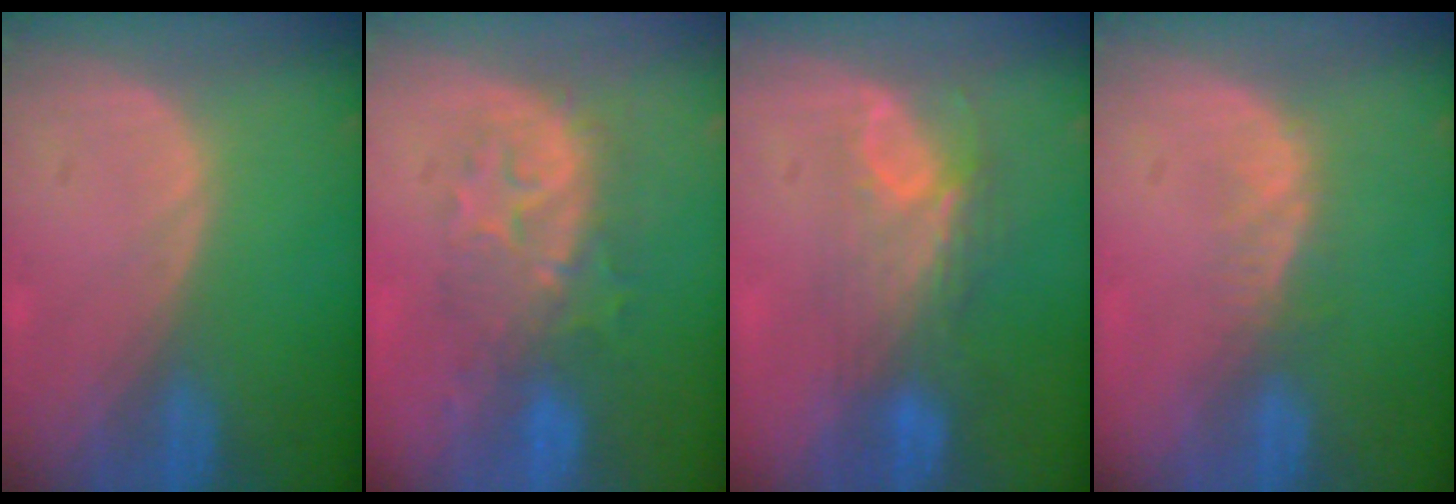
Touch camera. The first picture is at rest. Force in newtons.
{"total": 8.0, "press": 7.9, "slide": 1.6}
{"total": 7.6, "press": 6.6, "slide": 3.7}
{"total": 2.8, "press": 2.3, "slide": 1.7}